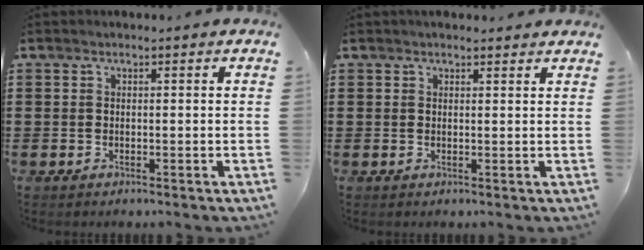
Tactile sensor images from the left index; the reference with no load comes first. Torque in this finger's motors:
{"motor_torque": [1.07, -1.07, 0.27, 0.00]}